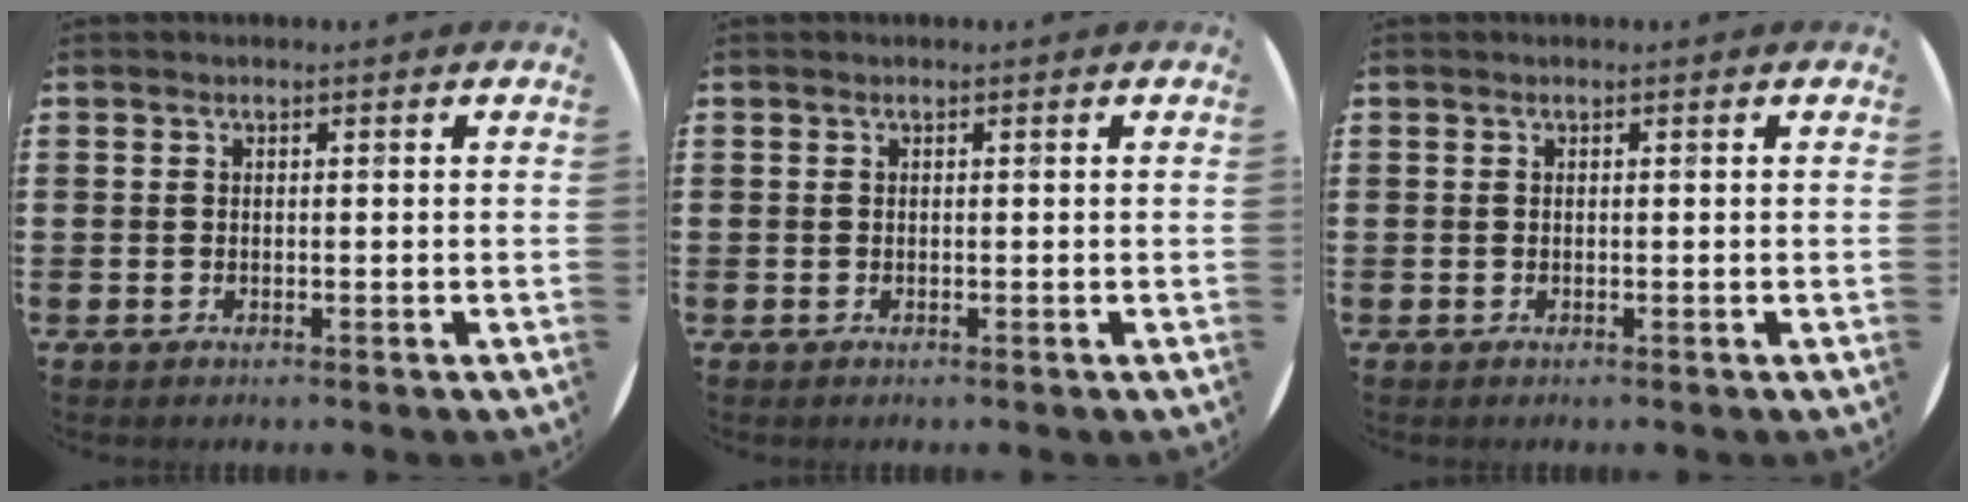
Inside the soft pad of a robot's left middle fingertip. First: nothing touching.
{"total": 0.0}
{"total": 0.0}